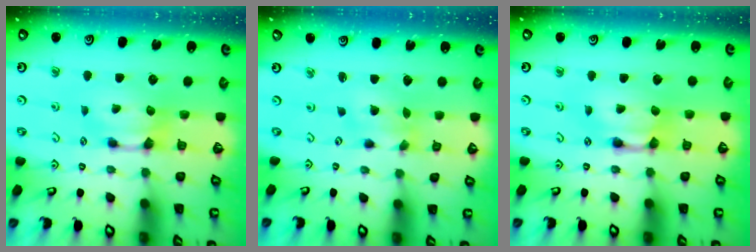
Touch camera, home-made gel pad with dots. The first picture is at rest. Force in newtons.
{"total": 1.2, "press": 0.3, "slide": 1.2}
{"total": 2.2, "press": 2.2, "slide": 0.1}